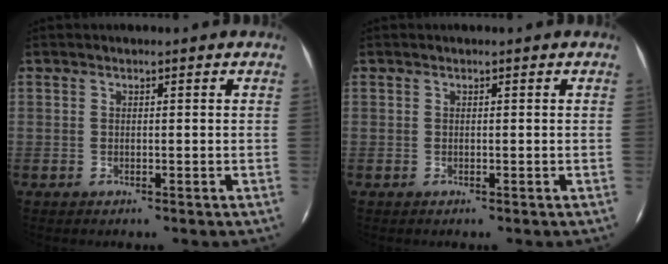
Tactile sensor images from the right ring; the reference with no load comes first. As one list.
[{"total": 0.0}]